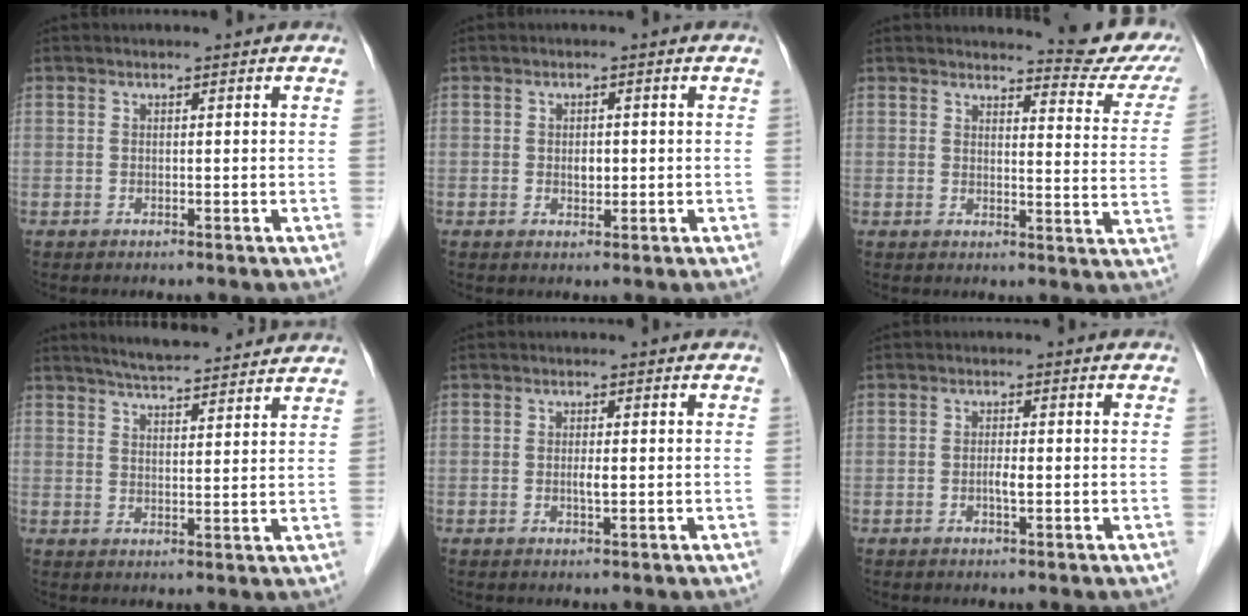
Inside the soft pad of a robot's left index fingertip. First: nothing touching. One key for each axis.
{"total": 1.7, "fx": -0.2, "fy": 1.2, "fz": 1.2, "tx": -0.020, "ty": -0.003, "tz": -0.001}
{"total": 11.0, "fx": 10.4, "fy": 1.7, "fz": 3.4, "tx": -0.022, "ty": -0.047, "tz": 0.099}
{"total": 12.8, "fx": 11.7, "fy": 1.4, "fz": 4.9, "tx": -0.074, "ty": 0.014, "tz": 0.156}
{"total": 1.2, "fx": -0.3, "fy": 0.3, "fz": 1.1, "tx": -0.022, "ty": -0.005, "tz": -0.004}
{"total": 1.4, "fx": -0.5, "fy": 0.4, "fz": 1.3, "tx": -0.025, "ty": -0.002, "tz": -0.010}